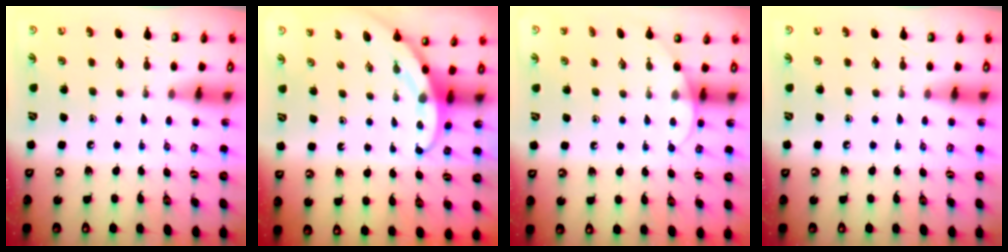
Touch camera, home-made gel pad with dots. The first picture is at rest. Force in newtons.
{"total": 3.8, "press": 3.8, "slide": 0.3}
{"total": 4.8, "press": 4.8, "slide": 0.4}
{"total": 0.0}